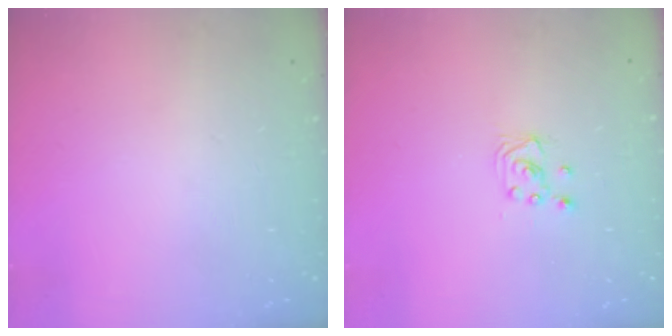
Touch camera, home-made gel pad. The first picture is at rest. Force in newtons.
{"total": 2.5, "press": 2.5, "slide": 0.2}